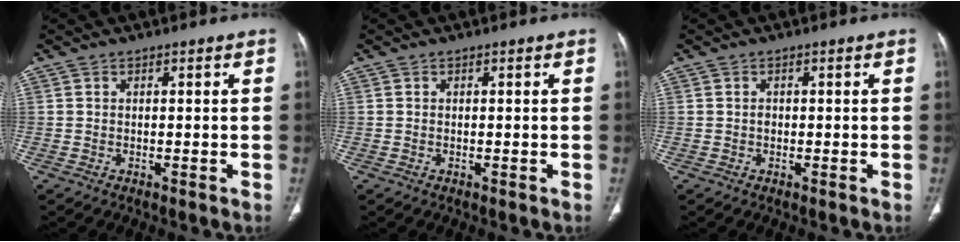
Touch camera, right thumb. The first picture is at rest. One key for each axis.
{"total": 0.0}
{"total": 0.8, "fx": -0.1, "fy": 0.7, "fz": 0.4, "tx": -0.005, "ty": 0.003, "tz": -0.002}